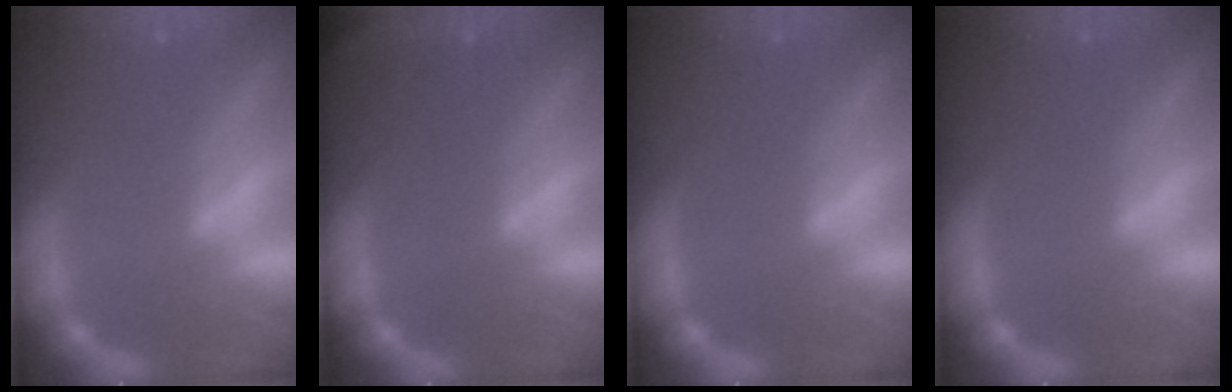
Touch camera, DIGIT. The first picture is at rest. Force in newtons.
{"total": 2.4}
{"total": 0.0}
{"total": 0.0}